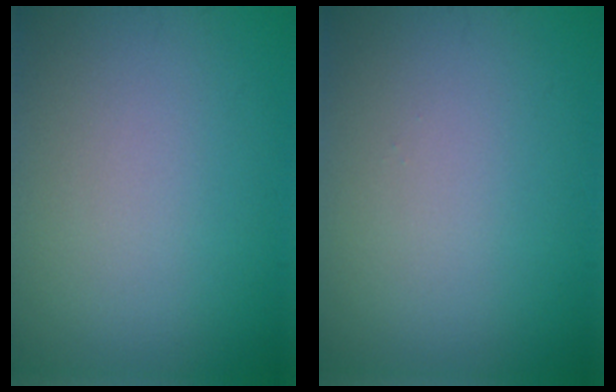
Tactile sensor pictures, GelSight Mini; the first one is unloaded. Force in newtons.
{"total": 0.0}